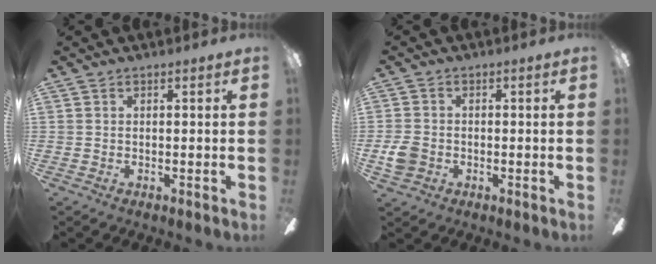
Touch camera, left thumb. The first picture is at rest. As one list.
[{"total": 4.9, "force": [-1.3, 4.0, 2.4], "torque": [-0.044, 0.007, -0.024]}]